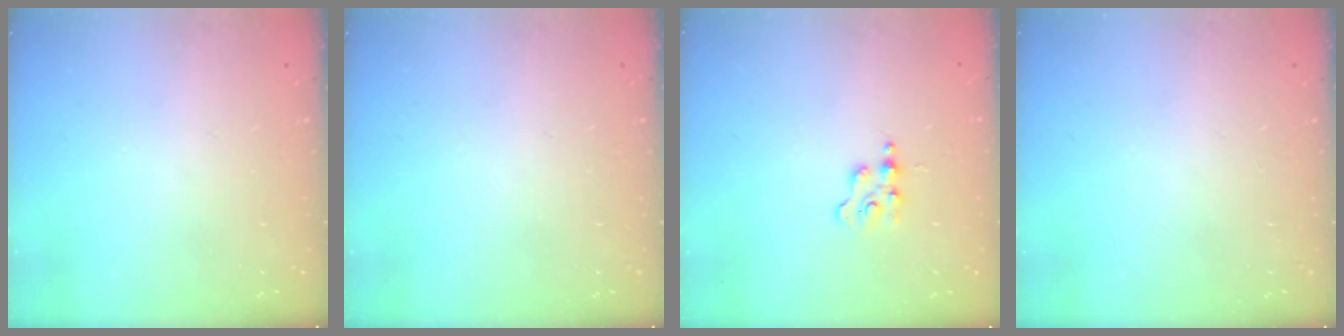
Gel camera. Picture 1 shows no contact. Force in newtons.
{"total": 0.0}
{"total": 1.3, "press": 1.3, "slide": 0.2}
{"total": 0.0}